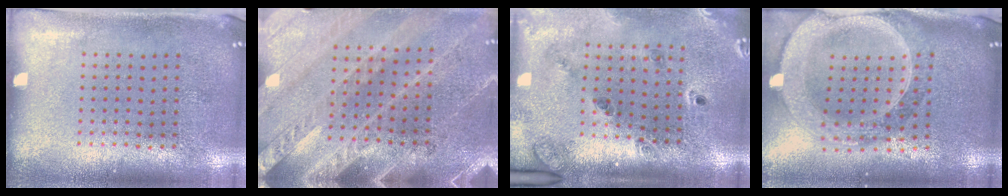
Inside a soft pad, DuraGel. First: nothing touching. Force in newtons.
{"total": 3.0, "press": 2.7, "slide": 1.3}
{"total": 1.7, "press": 1.6, "slide": 0.5}
{"total": 2.9, "press": 2.5, "slide": 1.5}